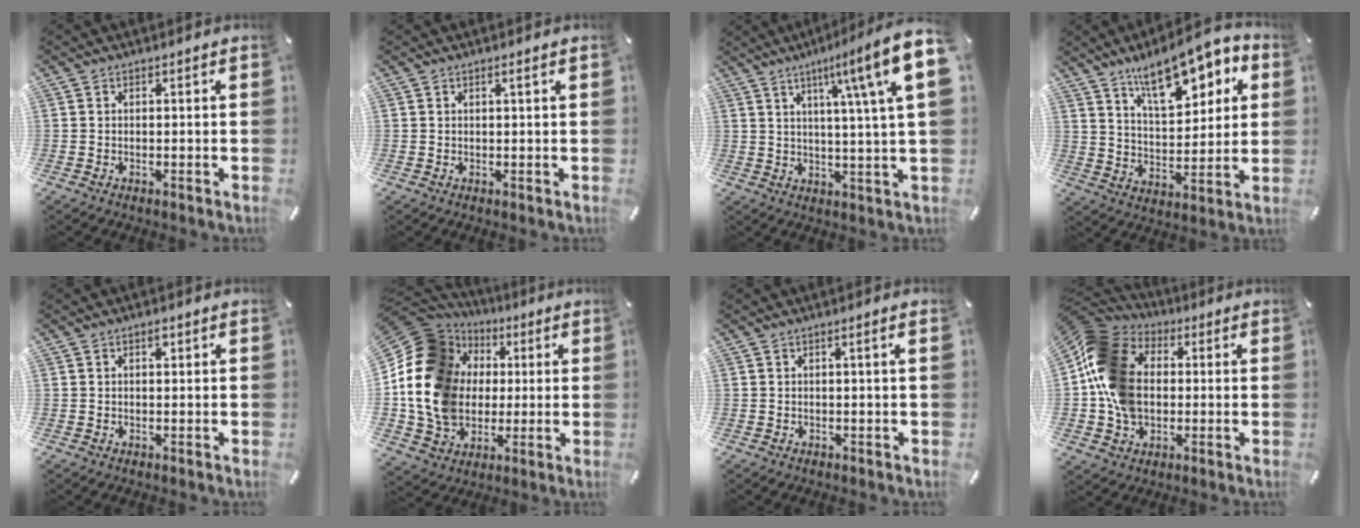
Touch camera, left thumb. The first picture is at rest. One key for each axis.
{"total": 0.9, "fx": 0.4, "fy": 0.0, "fz": 0.8, "tx": -0.015, "ty": 0.000, "tz": 0.007}
{"total": 15.0, "fx": 6.3, "fy": 1.8, "fz": 13.5, "tx": -0.207, "ty": -0.036, "tz": 0.085}
{"total": 15.5, "fx": 10.1, "fy": 7.1, "fz": 9.4, "tx": -0.145, "ty": -0.047, "tz": 0.172}
{"total": 1.4, "fx": 0.6, "fy": 0.7, "fz": 1.0, "tx": -0.013, "ty": -0.001, "tz": 0.009}
{"total": 19.5, "fx": 1.2, "fy": 16.5, "fz": 10.2, "tx": -0.235, "ty": -0.011, "tz": 0.023}
{"total": 1.5, "fx": 0.4, "fy": -0.1, "fz": 1.4, "tx": -0.025, "ty": -0.001, "tz": 0.005}
{"total": 16.6, "fx": -0.8, "fy": 13.4, "fz": 9.8, "tx": -0.218, "ty": 0.018, "tz": -0.017}